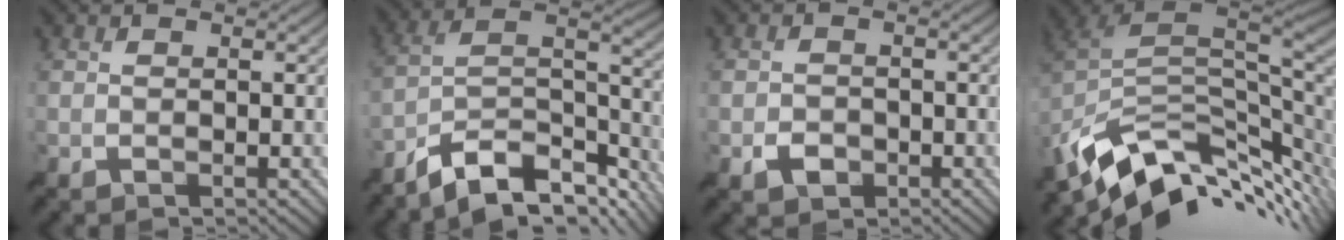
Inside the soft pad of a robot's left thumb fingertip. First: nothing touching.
{"total": 13.2, "force": [-10.1, 4.3, 7.3], "torque": [-0.137, -0.003, -0.177]}
{"total": 2.3, "force": [-1.4, 1.7, 0.8], "torque": [-0.012, -0.004, -0.025]}
{"total": 13.3, "force": [-3.9, 7.7, 10.1], "torque": [-0.217, -0.025, -0.057]}